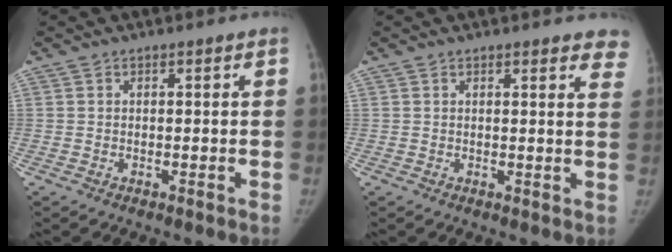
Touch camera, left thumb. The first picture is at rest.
{"total": 5.9, "force": [5.0, 1.7, 2.6], "torque": [0.002, -0.021, 0.035]}